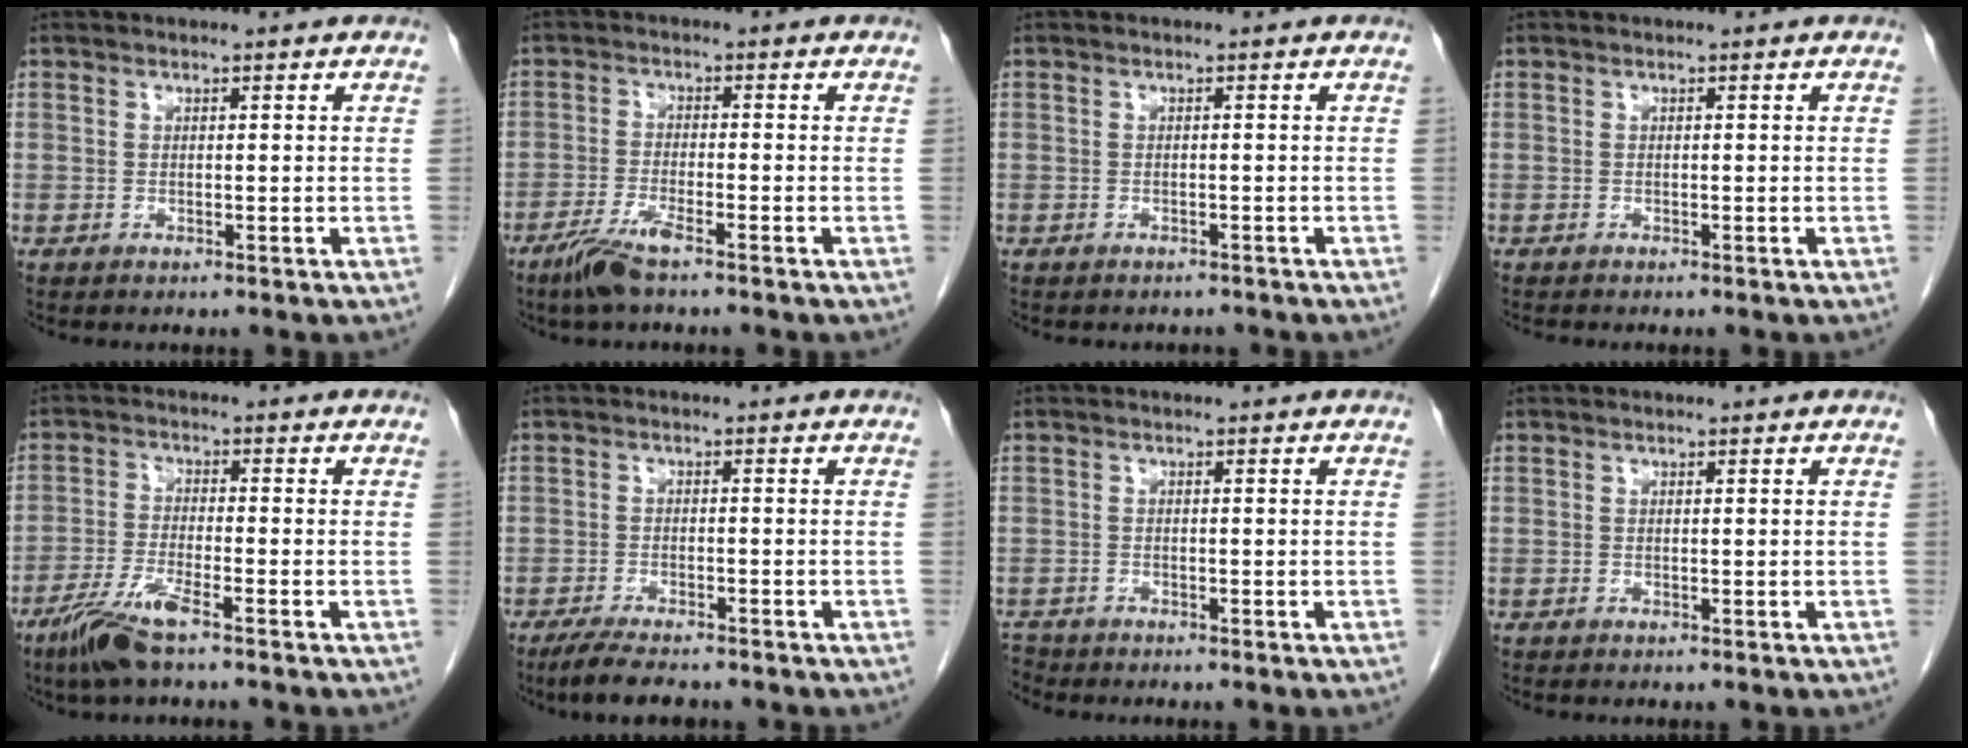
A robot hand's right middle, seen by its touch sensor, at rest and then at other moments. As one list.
[{"total": 4.8, "force": [-3.4, 0.3, 3.3], "torque": [-0.073, -0.010, -0.068]}, {"total": 2.4, "force": [-2.1, 1.0, 0.3], "torque": [-0.009, 0.000, -0.027]}, {"total": 0.6, "force": [-0.6, 0.0, 0.1], "torque": [-0.006, -0.001, -0.011]}, {"total": 6.3, "force": [-4.4, 0.4, 4.6], "torque": [-0.099, -0.014, -0.087]}, {"total": 6.2, "force": [-5.1, 1.3, 3.1], "torque": [-0.056, -0.013, -0.084]}, {"total": 1.7, "force": [-1.6, 0.3, -0.2], "torque": [-0.001, -0.007, -0.028]}, {"total": 0.0}]